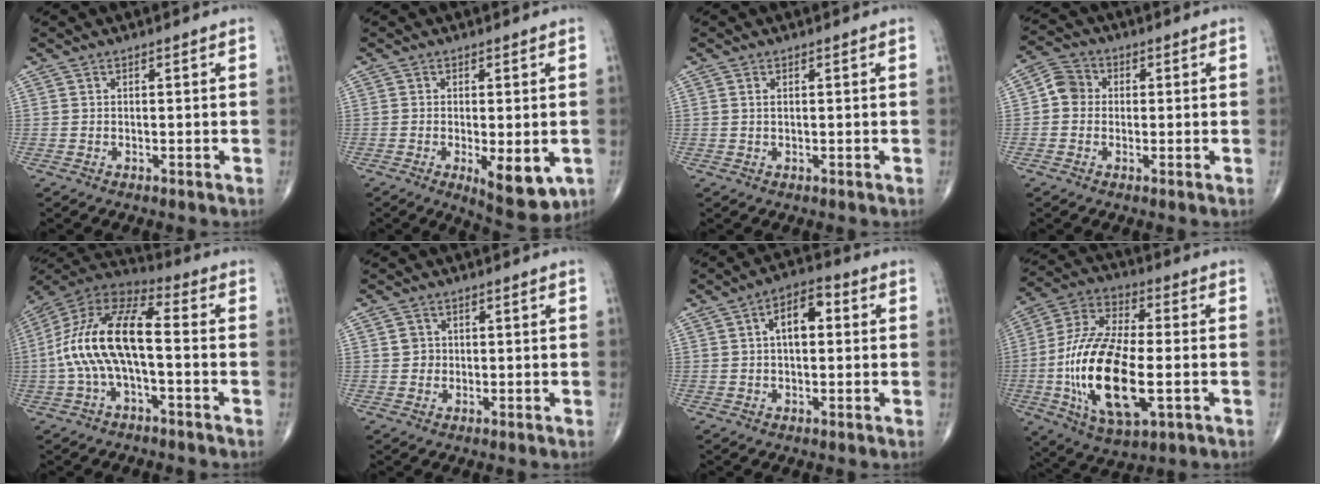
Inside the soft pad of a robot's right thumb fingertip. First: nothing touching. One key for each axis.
{"total": 8.7, "fx": -2.5, "fy": 3.3, "fz": 7.7, "tx": -0.099, "ty": -0.018, "tz": -0.028}
{"total": 0.6, "fx": 0.2, "fy": 0.2, "fz": 0.6, "tx": -0.011, "ty": 0.003, "tz": 0.004}
{"total": 4.7, "fx": -0.1, "fy": 4.2, "fz": 1.9, "tx": -0.018, "ty": 0.012, "tz": -0.013}
{"total": 16.2, "fx": -1.7, "fy": 6.7, "fz": 14.6, "tx": -0.303, "ty": 0.047, "tz": -0.038}
{"total": 2.1, "fx": 0.2, "fy": 2.0, "fz": 0.7, "tx": 0.000, "ty": 0.002, "tz": 0.005}
{"total": 7.3, "fx": 1.2, "fy": 3.9, "fz": 6.1, "tx": -0.086, "ty": 0.021, "tz": 0.009}
{"total": 22.0, "fx": -4.1, "fy": 9.6, "fz": 19.3, "tx": -0.390, "ty": 0.007, "tz": -0.064}